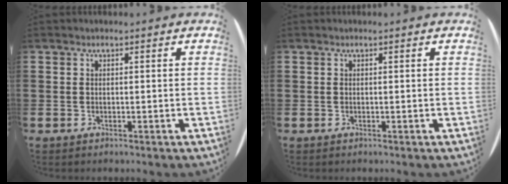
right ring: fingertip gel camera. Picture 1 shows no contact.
{"total": 0.0}